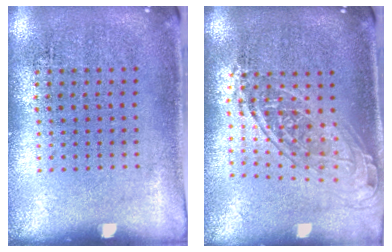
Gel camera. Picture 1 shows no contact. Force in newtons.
{"total": 1.8, "press": 1.4, "slide": 1.1}